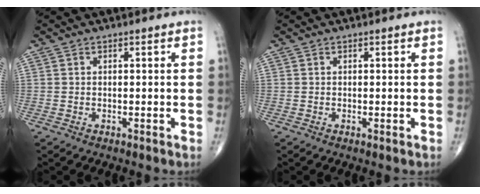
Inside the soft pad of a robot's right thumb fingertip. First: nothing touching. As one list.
[{"total": 0.0}]